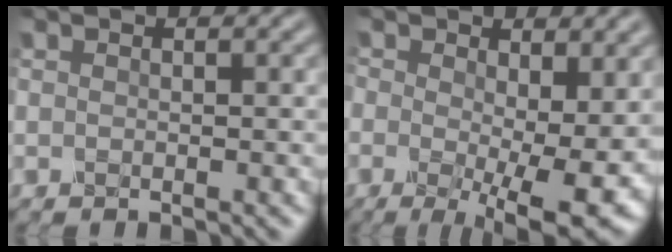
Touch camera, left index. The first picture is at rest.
{"total": 10.0, "force": [-0.9, 4.3, 8.9], "torque": [-0.143, -0.020, -0.010]}